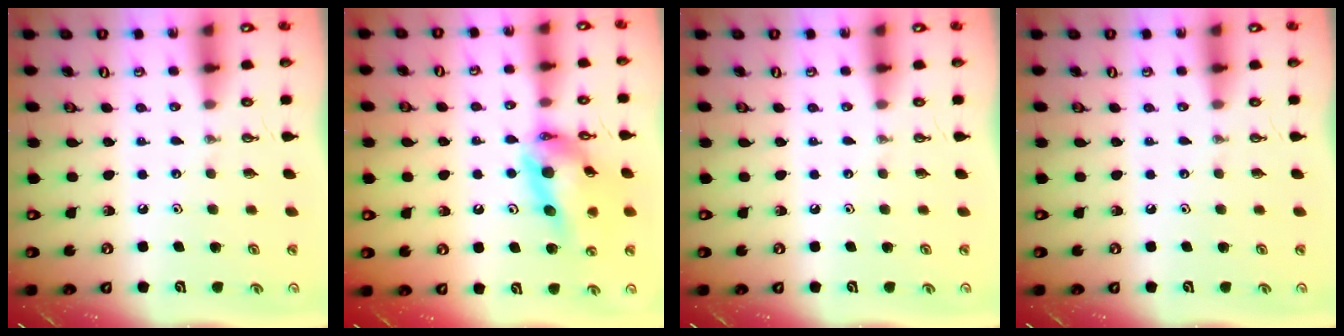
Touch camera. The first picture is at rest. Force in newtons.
{"total": 15.2, "press": 15.2, "slide": 1.5}
{"total": 0.0}
{"total": 0.0}